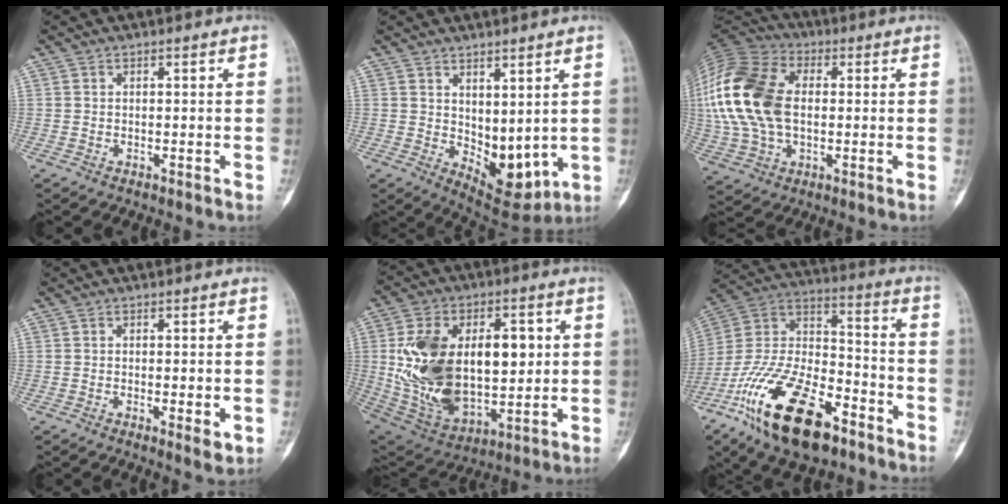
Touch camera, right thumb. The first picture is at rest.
{"total": 9.2, "force": [1.6, 5.0, 7.5], "torque": [-0.081, -0.031, 0.047]}
{"total": 21.7, "force": [1.3, 13.9, 16.6], "torque": [-0.370, 0.012, 0.024]}
{"total": 3.3, "force": [-0.6, 1.0, 3.1], "torque": [-0.047, -0.009, -0.009]}
{"total": 26.3, "force": [2.5, 15.7, 20.9], "torque": [-0.350, -0.005, 0.067]}
{"total": 25.6, "force": [-14.4, 11.5, 17.7], "torque": [-0.373, 0.053, -0.261]}